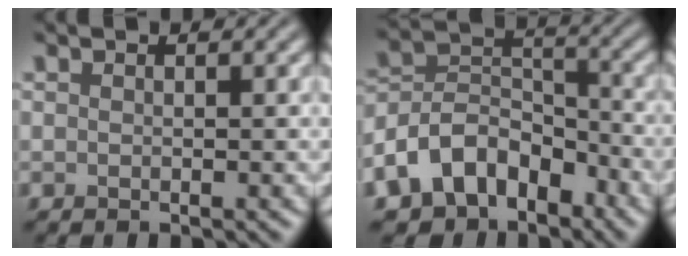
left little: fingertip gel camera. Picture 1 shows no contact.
{"total": 8.6, "force": [-5.3, 5.9, 3.4], "torque": [-0.054, 0.014, -0.109]}